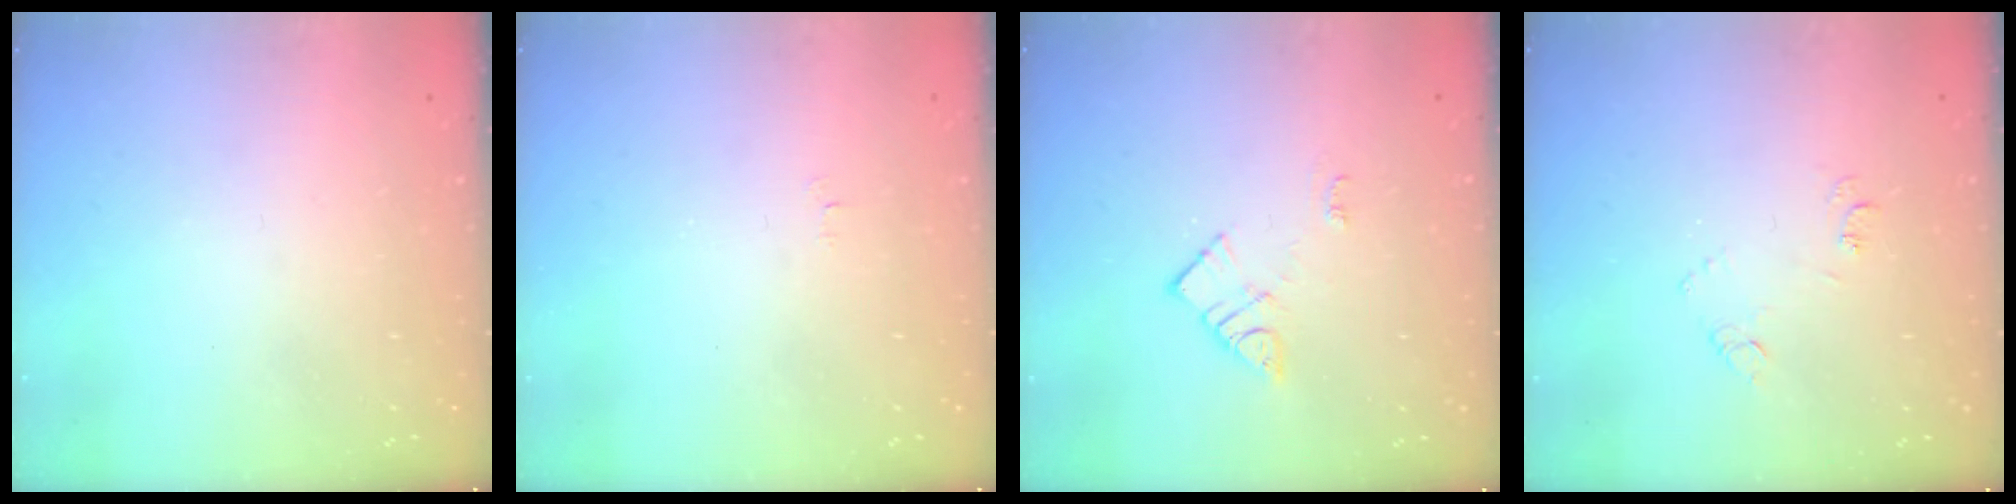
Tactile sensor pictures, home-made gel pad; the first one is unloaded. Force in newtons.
{"total": 2.5, "press": 2.5, "slide": 0.3}
{"total": 8.5, "press": 8.5, "slide": 0.6}
{"total": 7.9, "press": 7.9, "slide": 0.6}